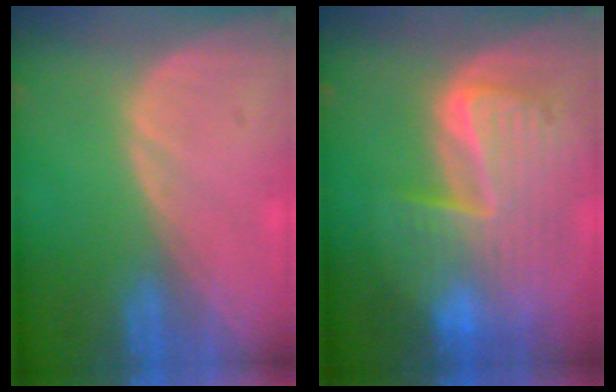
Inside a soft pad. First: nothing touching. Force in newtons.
{"total": 9.8, "press": 8.4, "slide": 4.9}